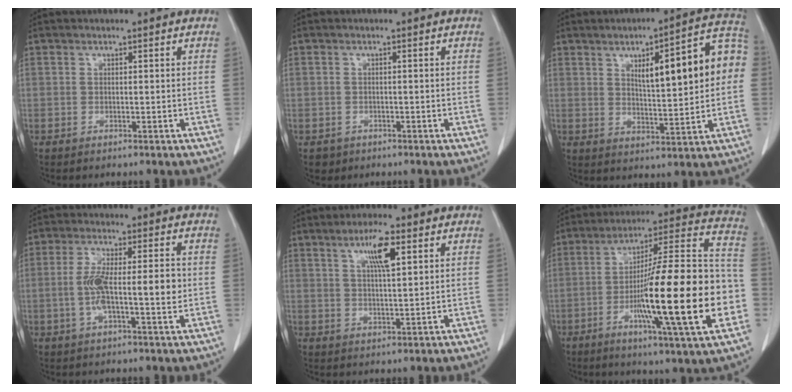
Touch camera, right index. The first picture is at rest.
{"total": 1.9, "force": [-0.9, 1.7, 0.0], "torque": [-0.001, 0.005, -0.009]}
{"total": 14.8, "force": [2.7, 3.0, 14.2], "torque": [-0.193, 0.033, 0.040]}
{"total": 8.9, "force": [-0.5, 1.9, 8.7], "torque": [-0.161, 0.012, -0.010]}
{"total": 5.9, "force": [2.7, 0.7, 5.2], "torque": [-0.093, 0.002, 0.047]}
{"total": 25.6, "force": [-6.2, 1.5, 24.8], "torque": [-0.347, -0.002, -0.104]}